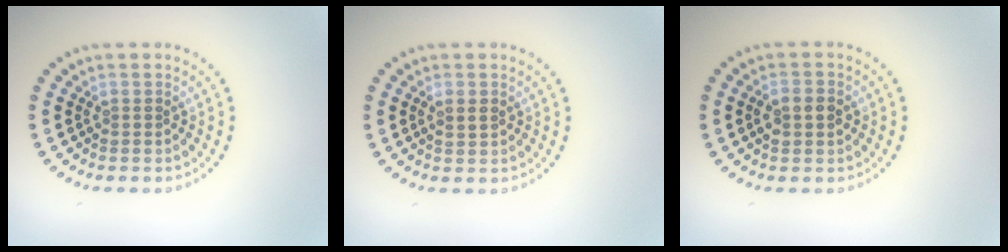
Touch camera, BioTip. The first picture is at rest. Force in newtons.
{"total": 0.8, "press": 0.8, "slide": 0.1}
{"total": 2.8, "press": 2.8, "slide": 0.3}